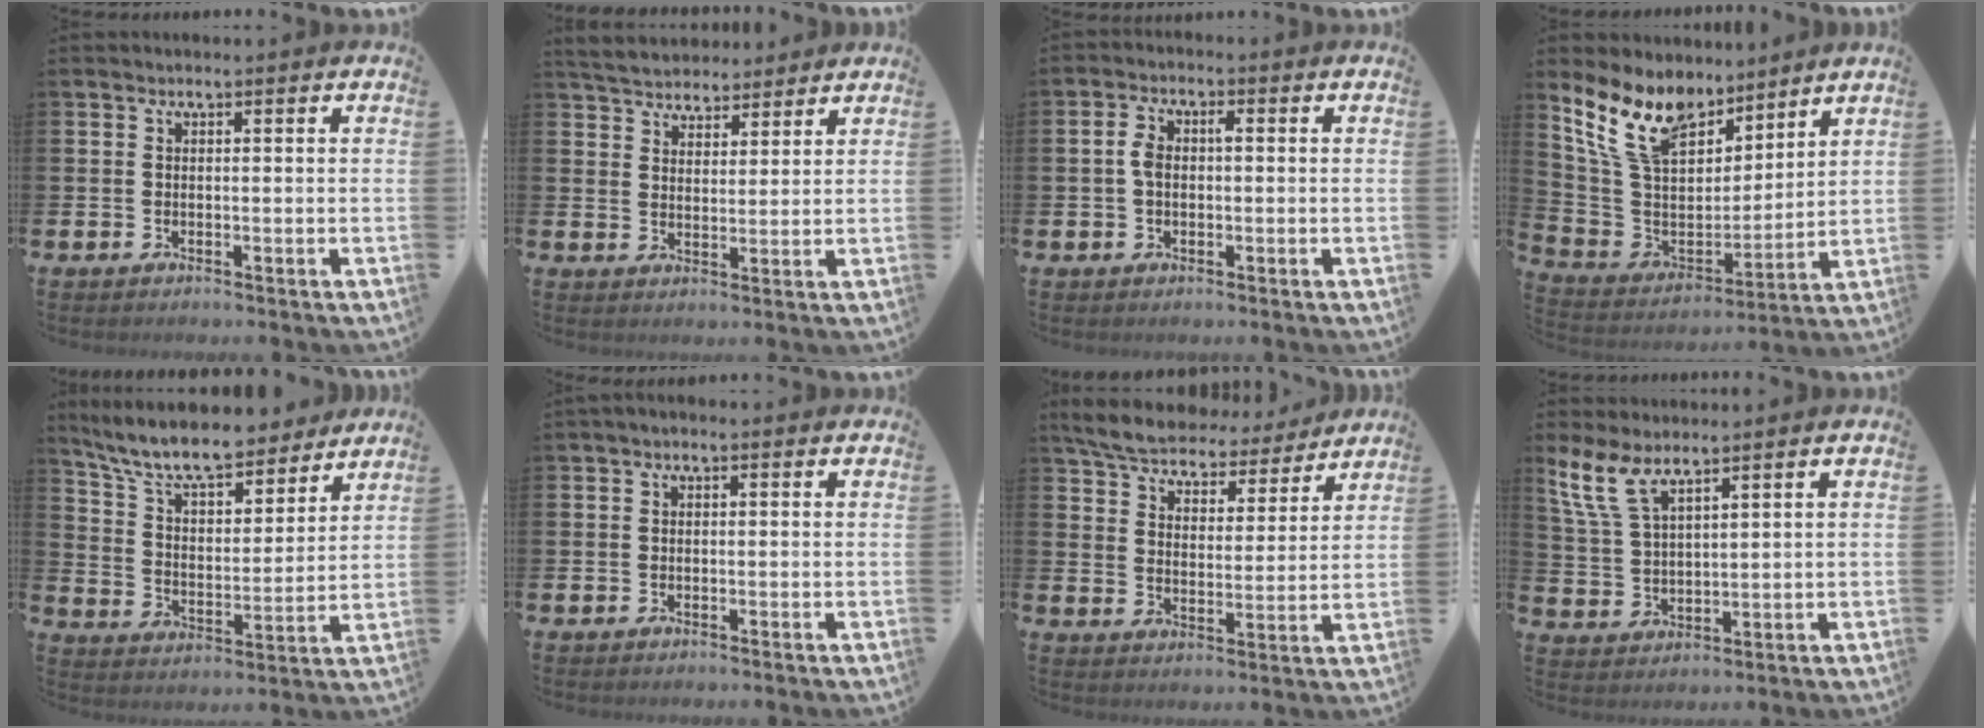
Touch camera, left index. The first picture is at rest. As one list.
[{"total": 5.0, "force": [4.9, 1.2, -0.1], "torque": [-0.022, -0.020, 0.089]}, {"total": 3.4, "force": [0.2, 2.0, 2.7], "torque": [-0.050, 0.010, 0.000]}, {"total": 12.1, "force": [9.9, 5.4, 4.5], "torque": [-0.145, -0.049, 0.184]}, {"total": 9.5, "force": [8.6, 2.2, 3.3], "torque": [-0.098, -0.057, 0.149]}, {"total": 0.6, "force": [-0.3, 0.2, 0.4], "torque": [-0.006, -0.001, -0.007]}, {"total": 7.4, "force": [7.1, 1.6, 1.5], "torque": [-0.066, -0.044, 0.127]}, {"total": 6.7, "force": [5.4, 2.0, 3.4], "torque": [-0.087, -0.011, 0.100]}]